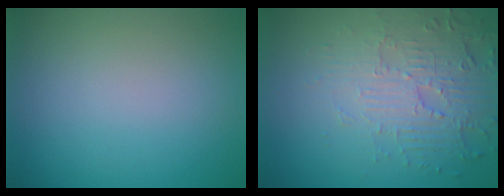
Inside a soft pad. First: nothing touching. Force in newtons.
{"total": 5.9, "press": 3.8, "slide": 4.5}